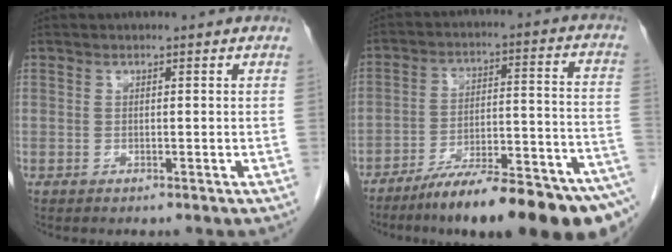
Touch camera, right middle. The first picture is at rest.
{"total": 21.1, "force": [-16.0, 1.8, 13.6], "torque": [-0.127, 0.021, -0.245]}